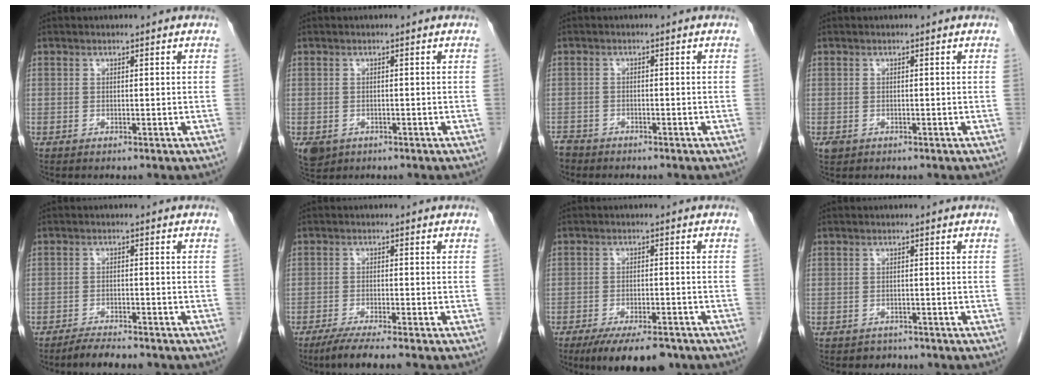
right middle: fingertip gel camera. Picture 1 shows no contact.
{"total": 3.5, "force": [-1.8, 2.8, 1.3], "torque": [-0.024, -0.003, -0.022]}
{"total": 2.6, "force": [-2.4, 1.2, 0.0], "torque": [-0.002, -0.001, -0.044]}
{"total": 1.2, "force": [-0.5, 1.0, 0.5], "torque": [-0.011, 0.002, -0.003]}
{"total": 5.5, "force": [-4.9, 1.0, 2.4], "torque": [-0.035, -0.009, -0.075]}
{"total": 5.9, "force": [-4.6, -0.4, 3.6], "torque": [-0.055, -0.016, -0.078]}
{"total": 10.1, "force": [-7.7, 3.1, 5.8], "torque": [-0.084, -0.010, -0.116]}
{"total": 1.8, "force": [-1.5, 1.0, -0.3], "torque": [-0.005, 0.002, -0.024]}